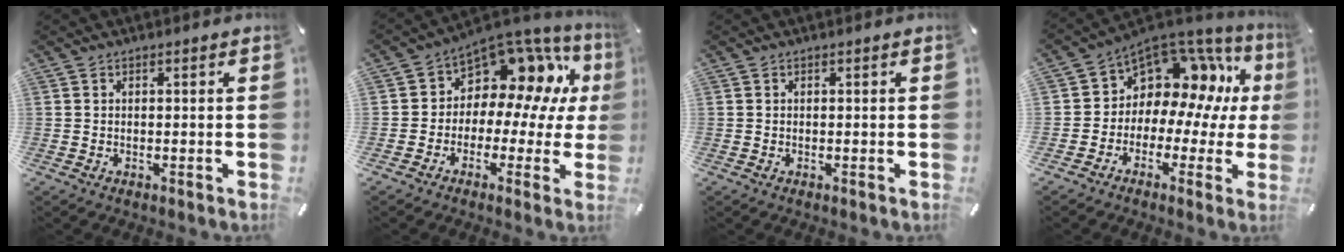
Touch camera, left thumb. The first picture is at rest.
{"total": 10.6, "force": [5.4, 7.7, 5.0], "torque": [-0.081, -0.057, 0.096]}
{"total": 0.0}
{"total": 9.3, "force": [3.7, 7.6, 3.9], "torque": [-0.073, -0.045, 0.066]}